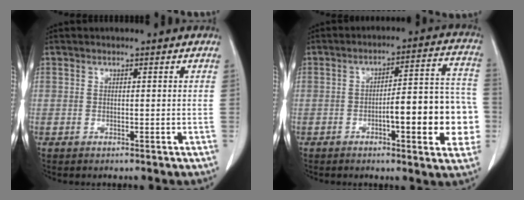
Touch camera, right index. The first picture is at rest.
{"total": 13.5, "force": [-3.2, 2.9, 12.8], "torque": [-0.158, 0.028, -0.042]}